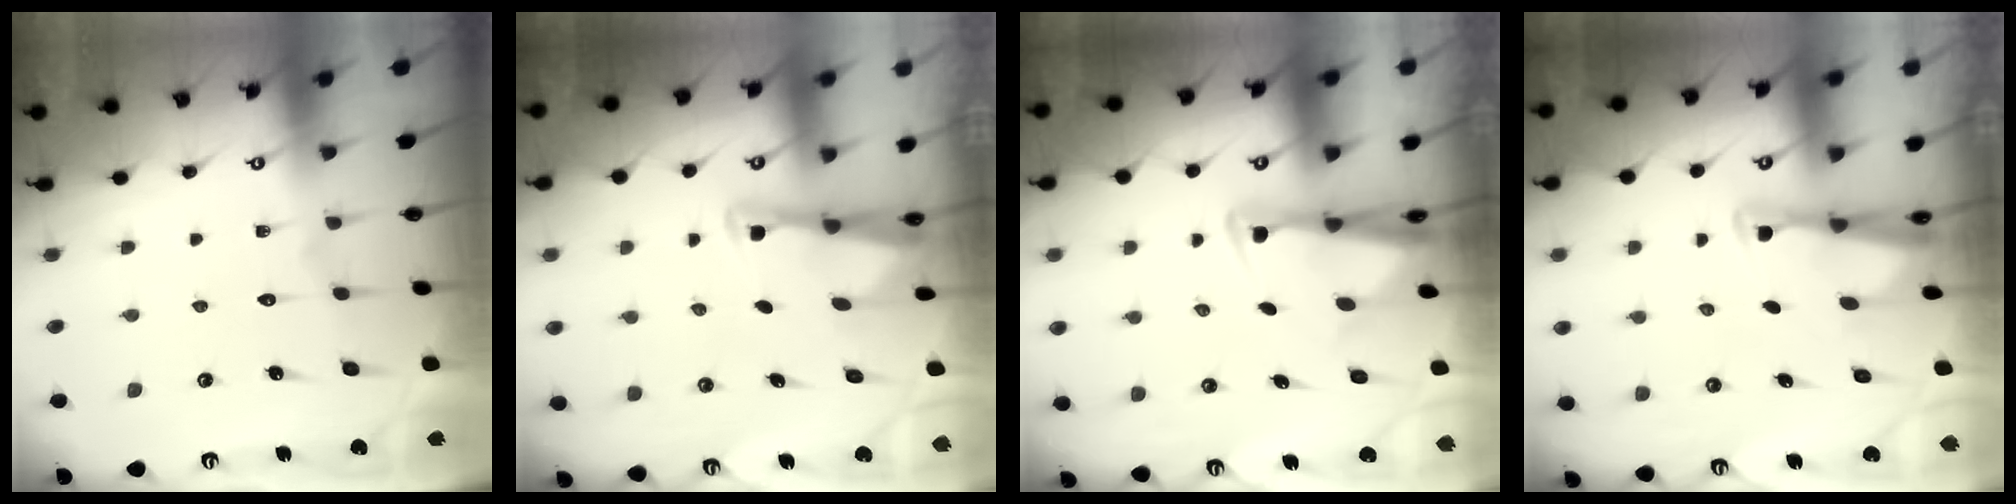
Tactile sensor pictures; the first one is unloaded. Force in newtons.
{"total": 2.5, "press": 2.5, "slide": 0.3}
{"total": 3.1, "press": 2.9, "slide": 1.0}
{"total": 2.8, "press": 2.8, "slide": 0.5}